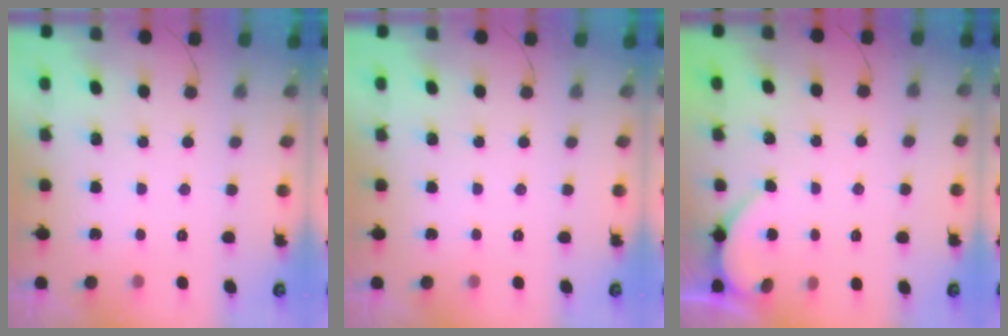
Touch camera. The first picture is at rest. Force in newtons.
{"total": 0.0}
{"total": 3.0, "press": 3.0, "slide": 0.2}